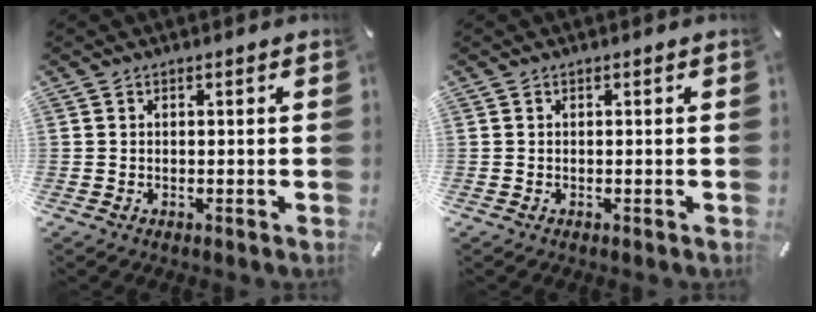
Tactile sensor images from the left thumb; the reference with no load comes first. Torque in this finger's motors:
{"motor_torque": [0.01, 0.04, -0.08, -0.03, -0.01]}